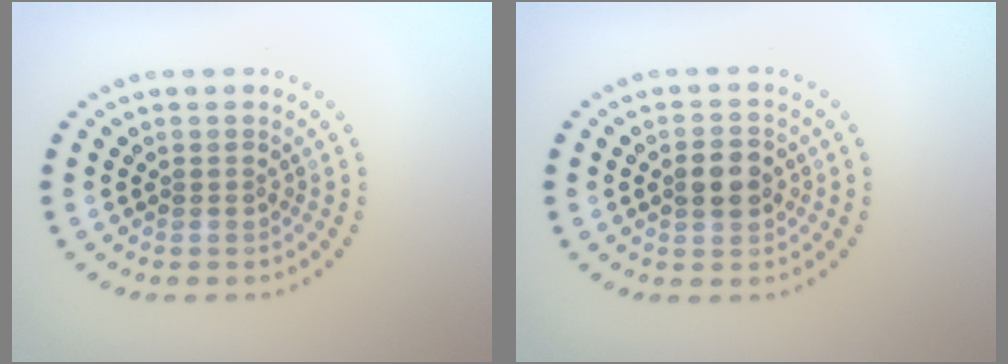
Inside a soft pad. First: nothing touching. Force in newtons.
{"total": 3.0, "press": 3.0, "slide": 0.1}